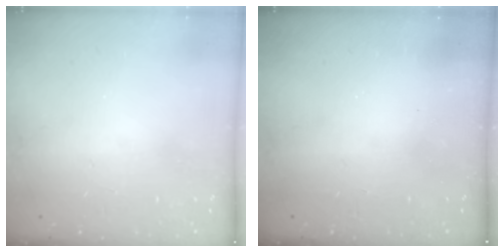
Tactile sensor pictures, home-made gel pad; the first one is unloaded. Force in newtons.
{"total": 2.5, "press": 2.4, "slide": 0.8}